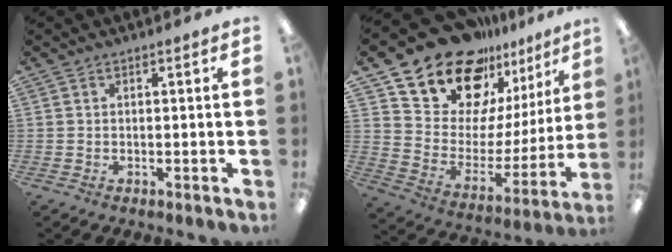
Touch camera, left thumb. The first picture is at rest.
{"total": 20.0, "force": [16.5, 9.5, 6.0], "torque": [-0.117, -0.123, 0.297]}